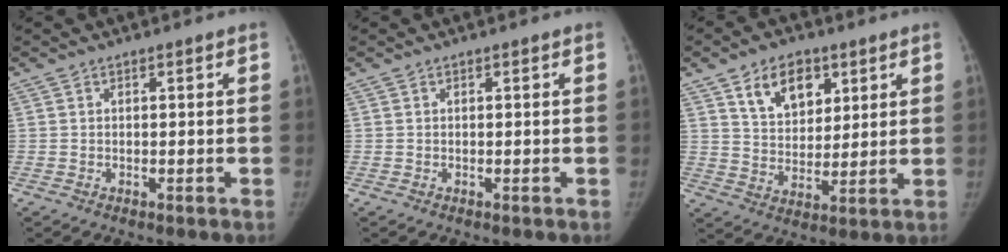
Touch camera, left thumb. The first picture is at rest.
{"total": 0.0}
{"total": 11.0, "force": [5.7, 7.0, 6.2], "torque": [-0.066, -0.031, 0.101]}